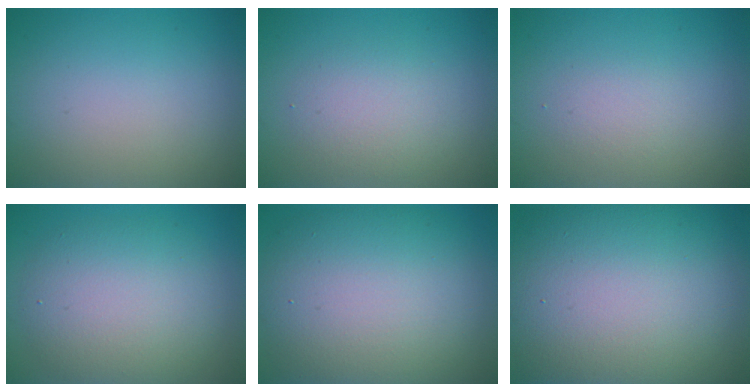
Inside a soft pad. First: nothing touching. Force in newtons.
{"total": 2.8, "press": 2.8, "slide": 0.2}
{"total": 1.3, "press": 1.3, "slide": 0.0}
{"total": 6.4, "press": 6.4, "slide": 0.4}
{"total": 12.3, "press": 12.3, "slide": 0.6}
{"total": 17.8, "press": 17.8, "slide": 1.1}